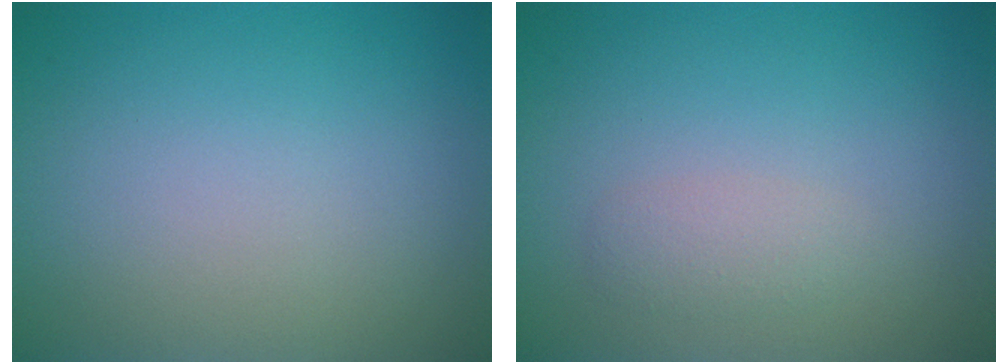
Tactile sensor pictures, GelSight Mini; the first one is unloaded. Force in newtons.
{"total": 1.3, "press": 1.3, "slide": 0.1}